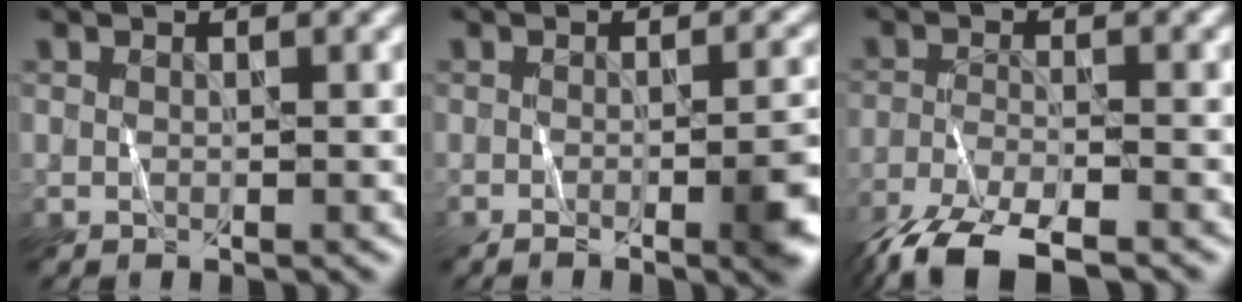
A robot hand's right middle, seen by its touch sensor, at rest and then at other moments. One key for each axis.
{"total": 4.5, "fx": -1.9, "fy": 1.3, "fz": 4.0, "tx": -0.040, "ty": 0.000, "tz": -0.027}
{"total": 5.5, "fx": -4.6, "fy": 1.1, "fz": 2.9, "tx": -0.053, "ty": -0.009, "tz": -0.094}